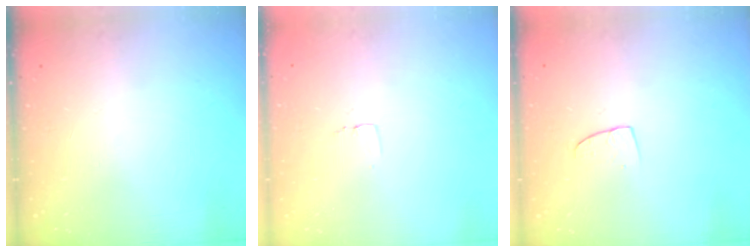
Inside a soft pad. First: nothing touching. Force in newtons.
{"total": 2.6, "press": 2.6, "slide": 0.1}
{"total": 5.2, "press": 5.2, "slide": 0.4}